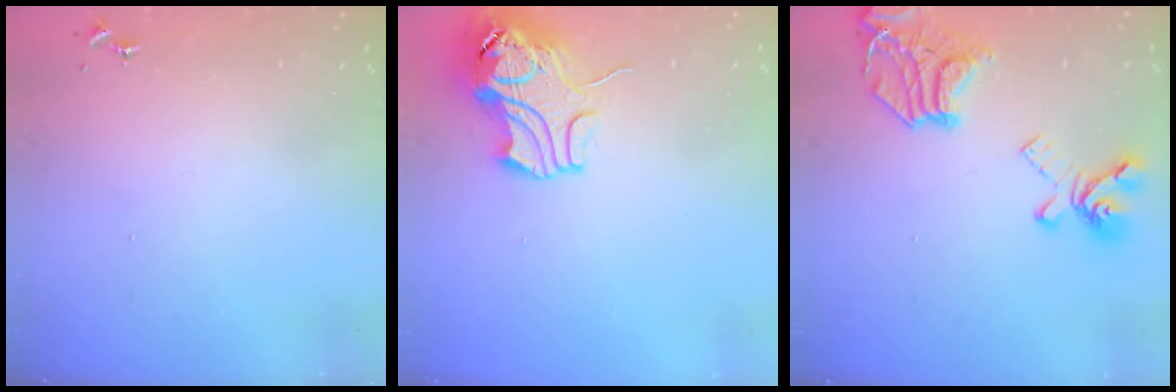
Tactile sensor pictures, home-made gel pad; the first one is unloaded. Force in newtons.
{"total": 11.2, "press": 11.0, "slide": 1.7}
{"total": 21.1, "press": 21.0, "slide": 2.3}